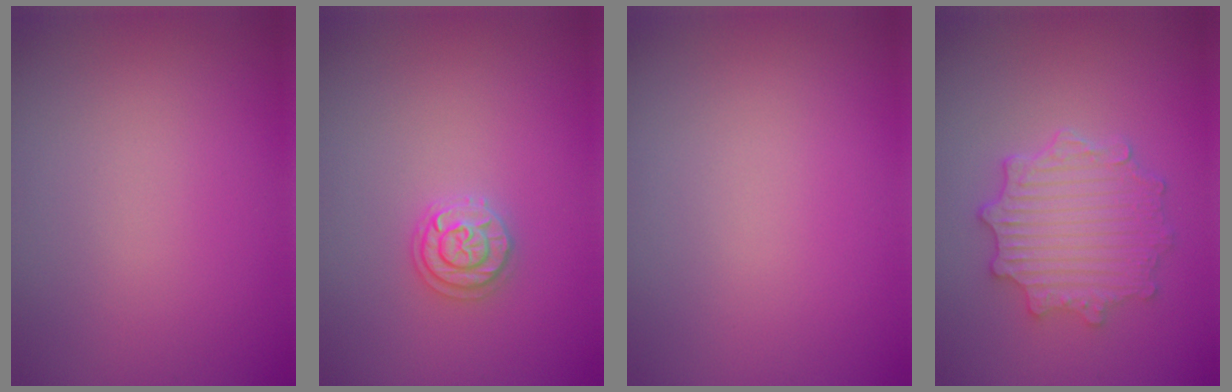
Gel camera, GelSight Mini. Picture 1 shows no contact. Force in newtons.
{"total": 2.1, "press": 2.1, "slide": 0.5}
{"total": 0.0}
{"total": 4.9, "press": 4.0, "slide": 2.8}